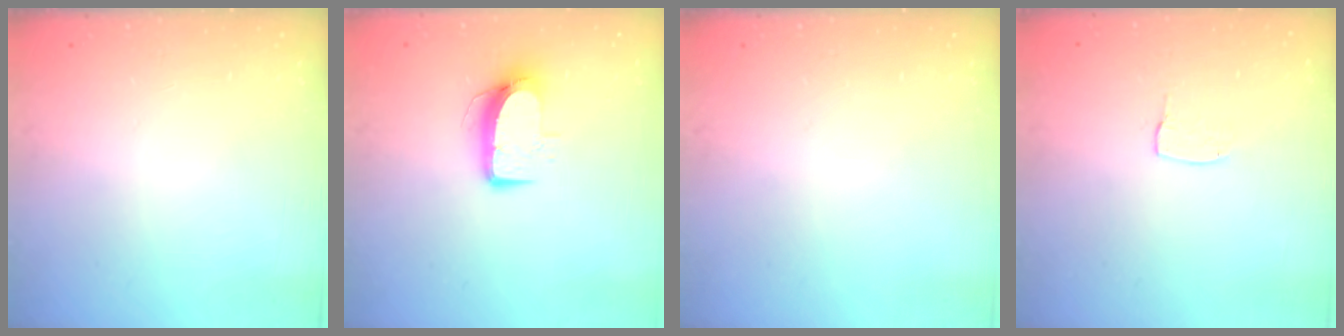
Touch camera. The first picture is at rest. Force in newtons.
{"total": 9.1, "press": 9.1, "slide": 0.9}
{"total": 0.0}
{"total": 3.3, "press": 3.3, "slide": 0.1}